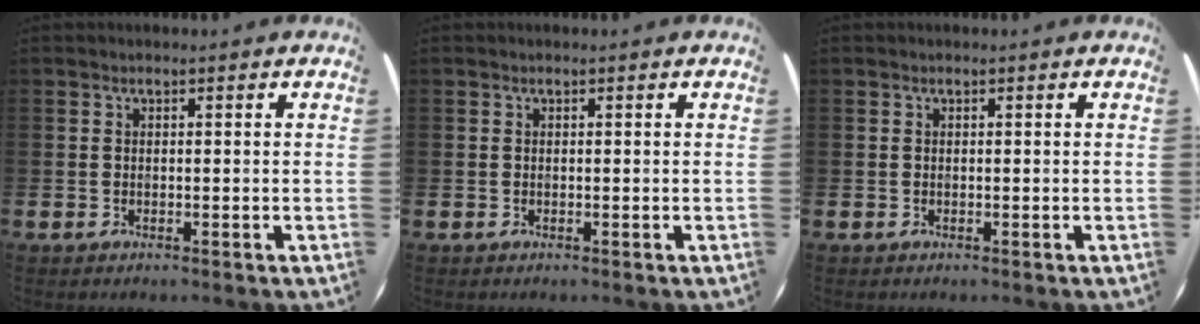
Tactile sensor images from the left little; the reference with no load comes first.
{"total": 0.0}
{"total": 0.0}